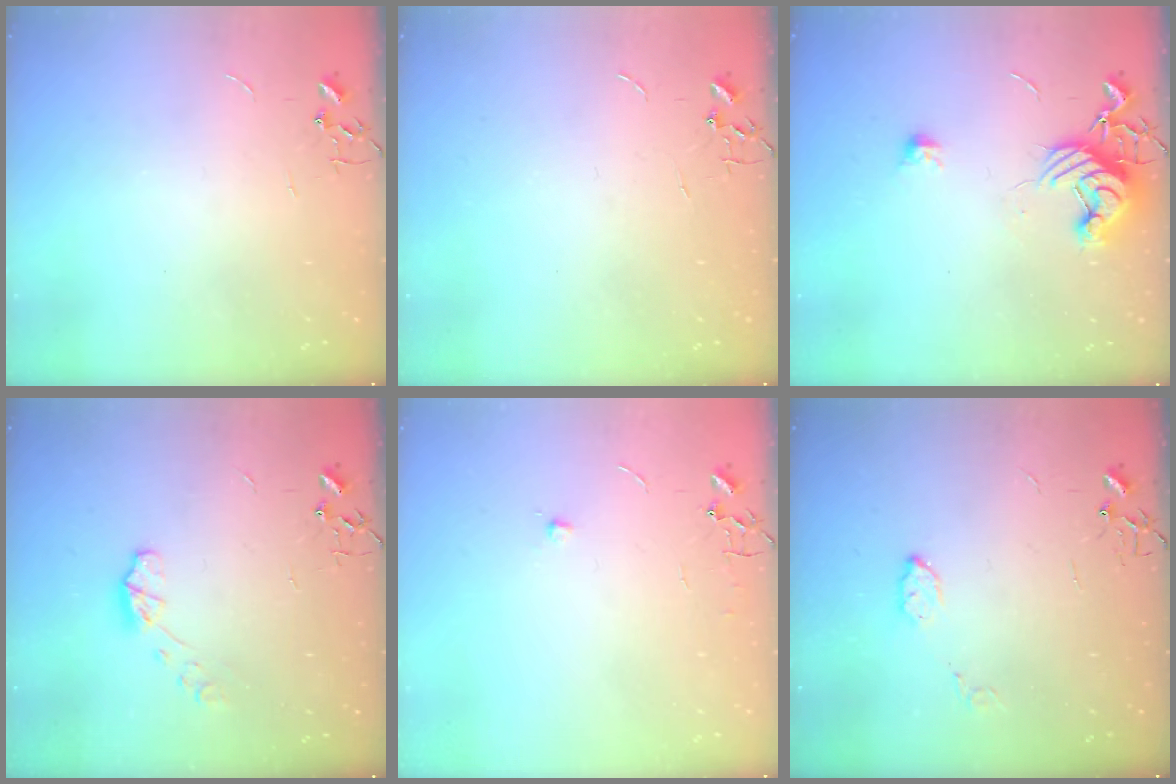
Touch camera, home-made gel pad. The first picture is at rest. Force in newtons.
{"total": 0.0}
{"total": 12.1, "press": 12.0, "slide": 0.4}
{"total": 6.0, "press": 6.0, "slide": 0.6}
{"total": 5.1, "press": 5.1, "slide": 0.6}
{"total": 4.0, "press": 4.0, "slide": 0.7}